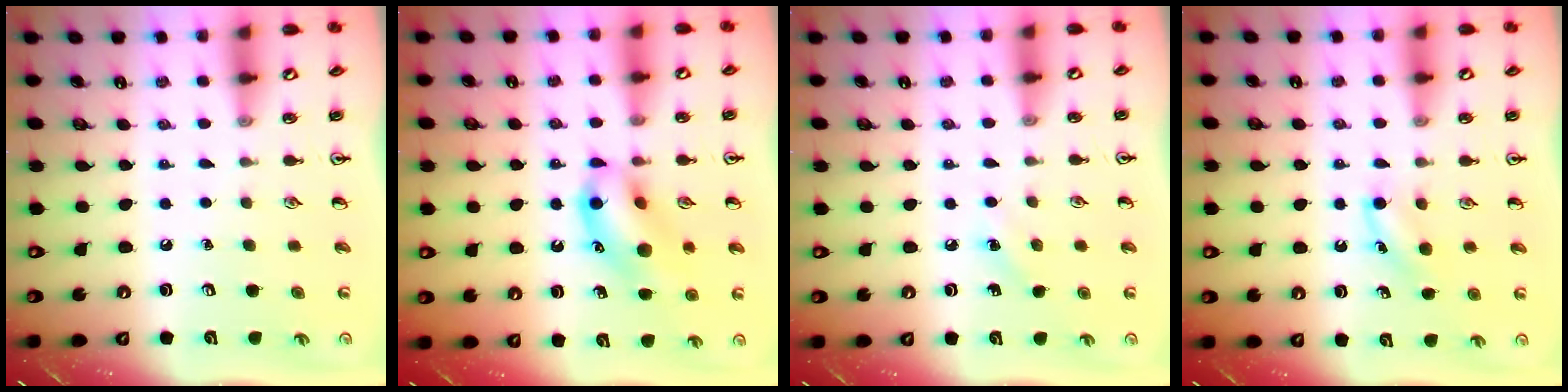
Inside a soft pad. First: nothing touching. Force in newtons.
{"total": 13.8, "press": 13.6, "slide": 2.4}
{"total": 6.3, "press": 5.9, "slide": 2.2}
{"total": 4.5, "press": 4.3, "slide": 1.6}